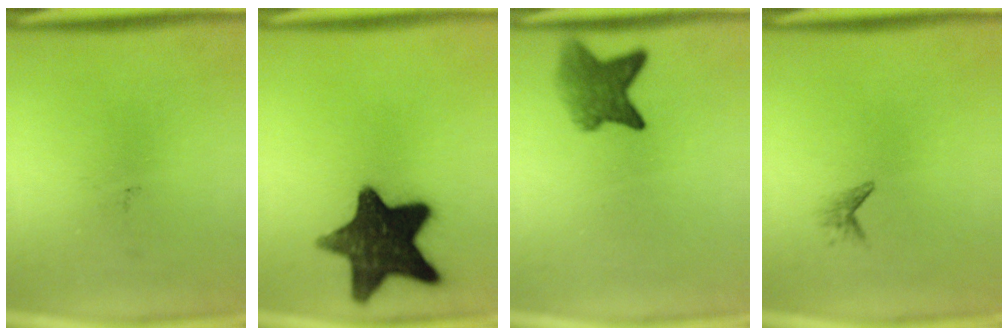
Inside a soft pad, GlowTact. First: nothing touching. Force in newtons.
{"total": 16.0}
{"total": 5.8}
{"total": 1.0}